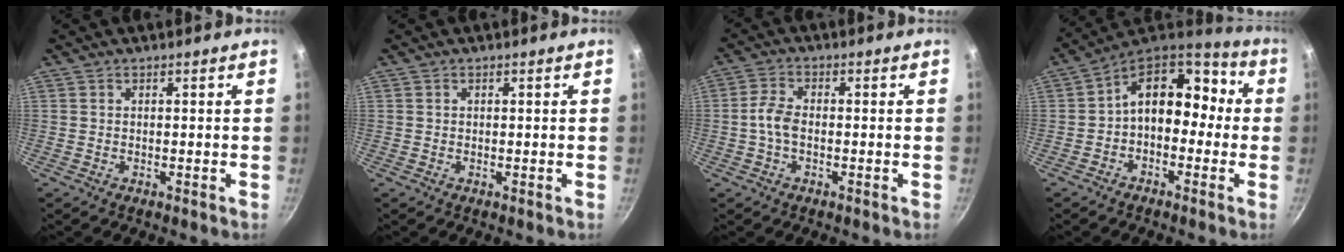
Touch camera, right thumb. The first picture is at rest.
{"total": 0.0}
{"total": 4.5, "force": [-0.8, 2.7, 3.5], "torque": [-0.073, 0.014, -0.021]}
{"total": 14.5, "force": [-0.3, 9.6, 10.9], "torque": [-0.116, 0.054, -0.024]}